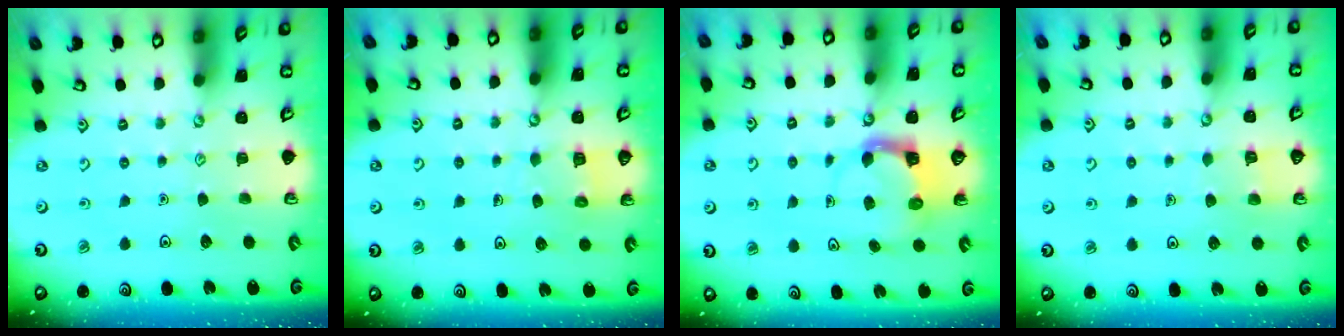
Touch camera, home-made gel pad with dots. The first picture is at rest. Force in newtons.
{"total": 5.6, "press": 5.6, "slide": 0.3}
{"total": 4.0, "press": 4.0, "slide": 0.4}
{"total": 4.3, "press": 4.3, "slide": 0.4}